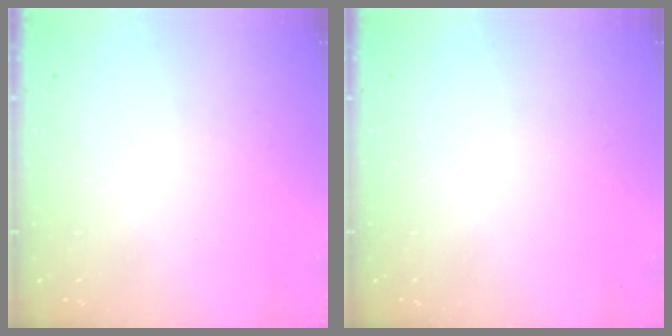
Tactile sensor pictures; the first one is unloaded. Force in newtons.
{"total": 0.0}